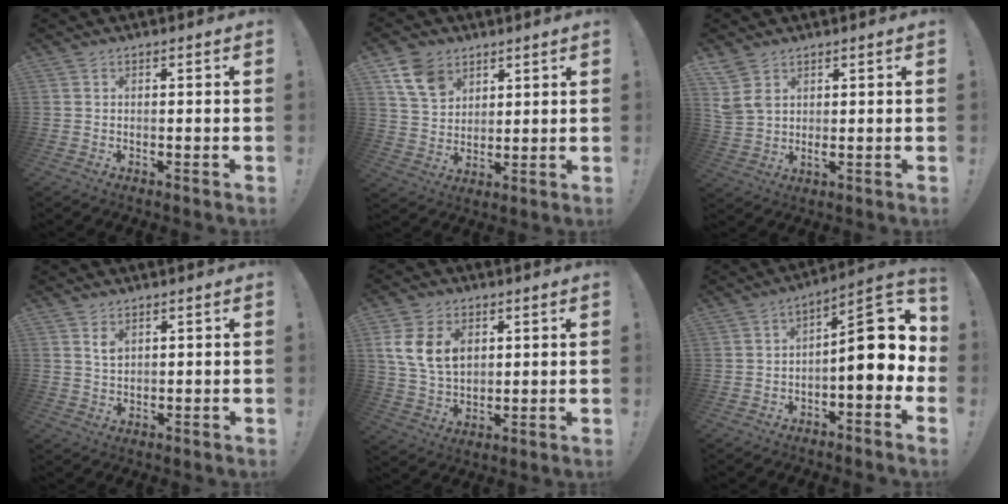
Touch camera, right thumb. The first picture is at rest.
{"total": 11.2, "force": [6.5, 7.8, 4.6], "torque": [-0.077, -0.030, 0.130]}
{"total": 5.4, "force": [2.9, 3.3, 3.1], "torque": [-0.058, -0.015, 0.057]}
{"total": 3.4, "force": [1.9, 2.2, 1.7], "torque": [-0.015, -0.016, 0.032]}
{"total": 12.9, "force": [4.2, 9.4, 7.8], "torque": [-0.137, -0.007, 0.083]}
{"total": 15.3, "force": [0.7, 5.9, 14.1], "torque": [-0.176, -0.002, 0.010]}